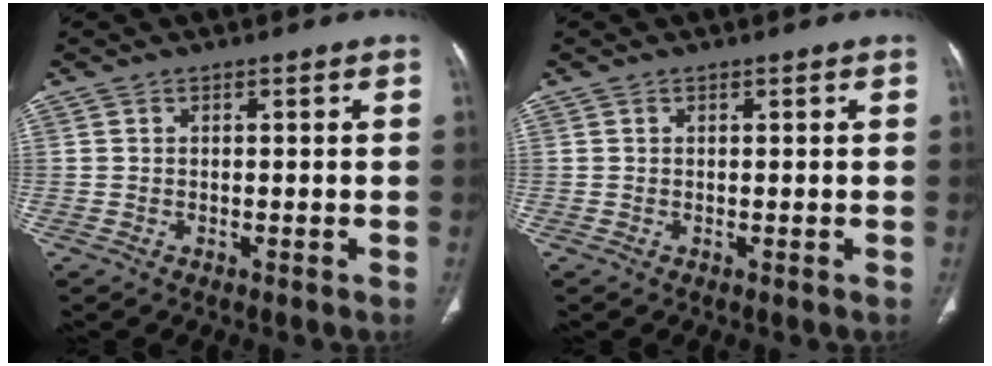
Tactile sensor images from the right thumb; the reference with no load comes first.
{"total": 0.0}